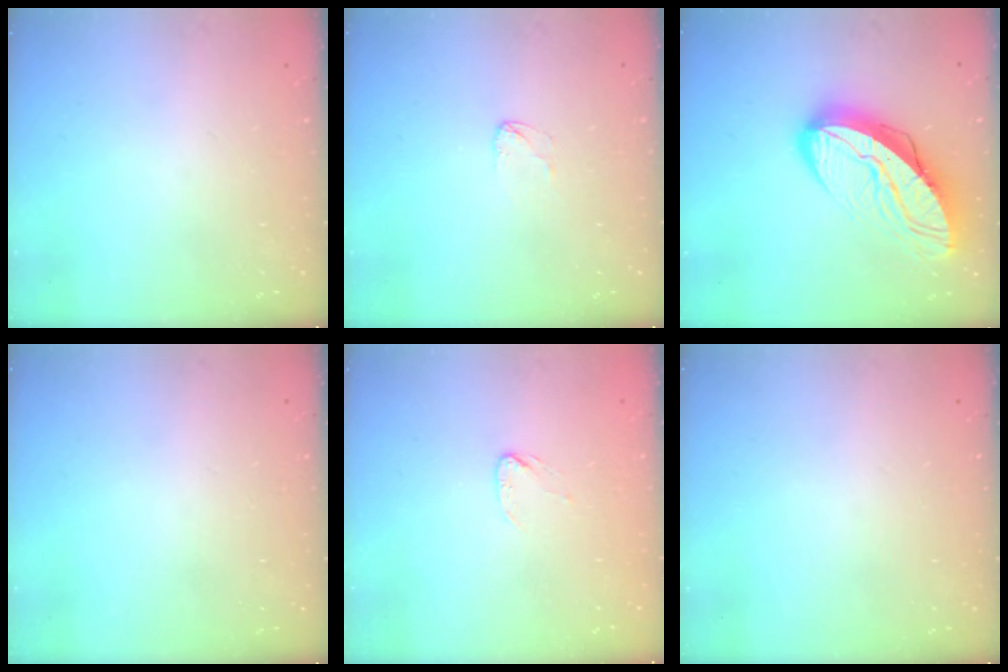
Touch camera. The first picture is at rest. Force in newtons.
{"total": 2.5, "press": 2.5, "slide": 0.1}
{"total": 15.9, "press": 15.8, "slide": 1.3}
{"total": 0.0}
{"total": 2.7, "press": 2.7, "slide": 0.2}
{"total": 0.0}